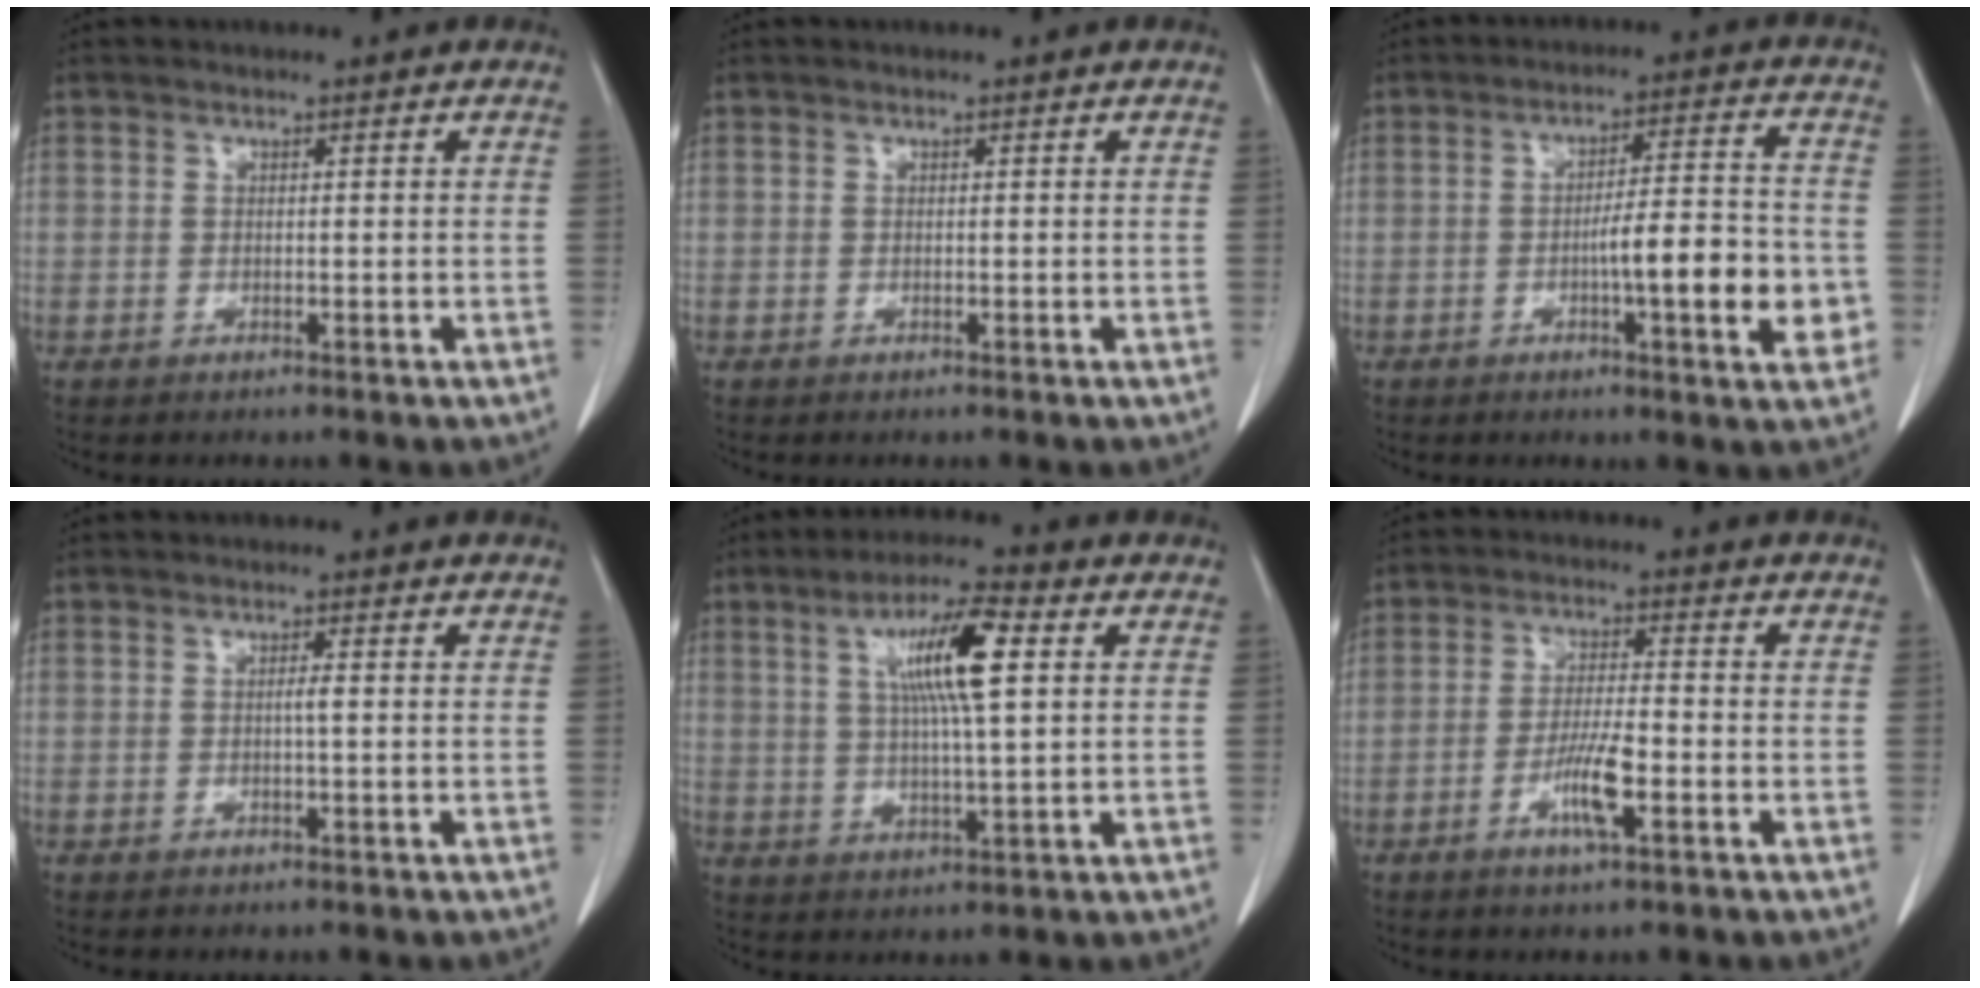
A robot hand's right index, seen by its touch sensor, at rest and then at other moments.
{"total": 0.0}
{"total": 10.9, "force": [-2.9, 1.3, 10.4], "torque": [-0.150, 0.007, -0.042]}
{"total": 1.0, "force": [-0.1, -0.1, 1.0], "torque": [-0.018, 0.000, -0.002]}
{"total": 10.3, "force": [2.9, 1.0, 9.9], "torque": [-0.179, 0.010, 0.051]}
{"total": 6.2, "force": [-2.5, 0.6, 5.6], "torque": [-0.108, -0.006, -0.047]}